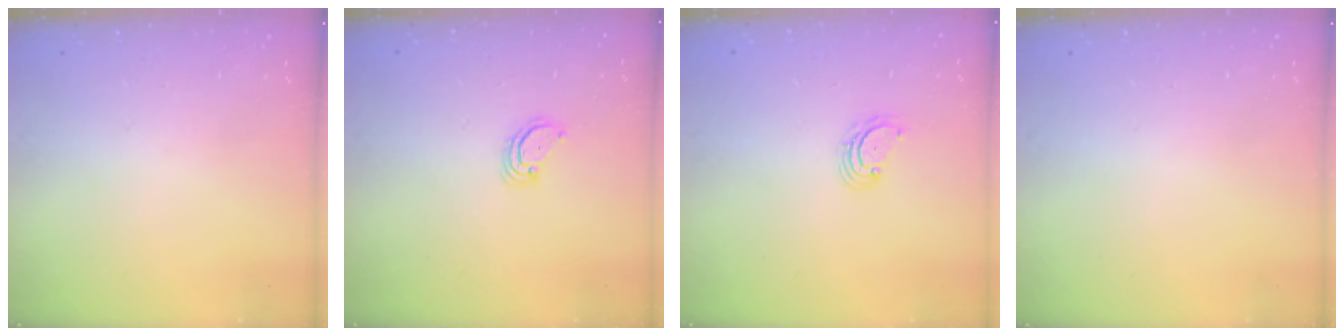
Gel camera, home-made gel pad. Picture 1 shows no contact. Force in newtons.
{"total": 3.0, "press": 3.0, "slide": 0.2}
{"total": 4.0, "press": 4.0, "slide": 0.5}
{"total": 0.0}